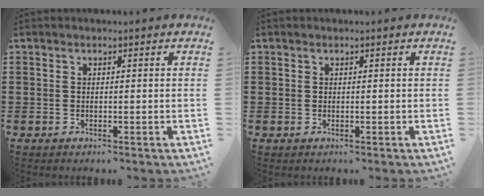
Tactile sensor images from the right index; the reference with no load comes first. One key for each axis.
{"total": 0.0}